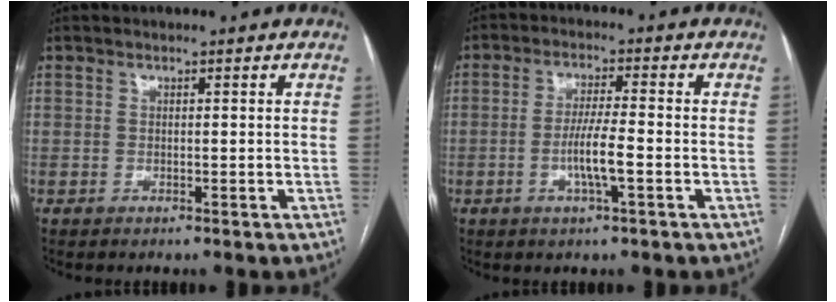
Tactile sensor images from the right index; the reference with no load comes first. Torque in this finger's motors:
{"motor_torque": [0.85, -0.41, 0.57, 0.07]}